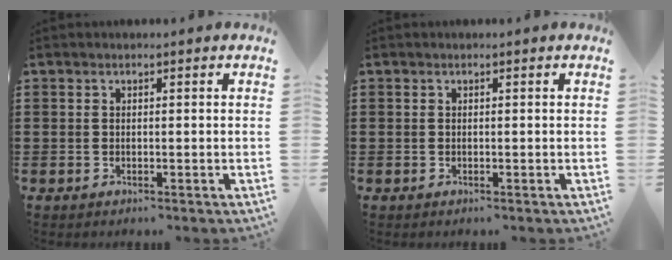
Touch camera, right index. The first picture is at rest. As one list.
[{"total": 0.0}]